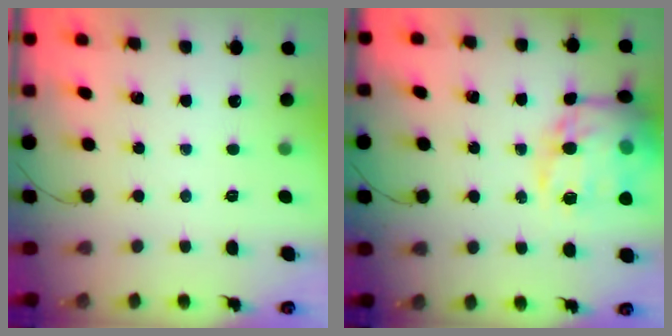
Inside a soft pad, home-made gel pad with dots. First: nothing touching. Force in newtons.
{"total": 20.7, "press": 20.6, "slide": 2.2}